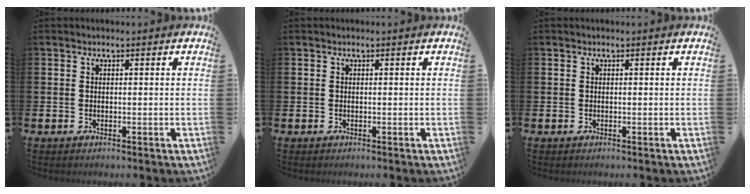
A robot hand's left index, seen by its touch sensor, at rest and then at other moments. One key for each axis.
{"total": 0.0}
{"total": 0.0}